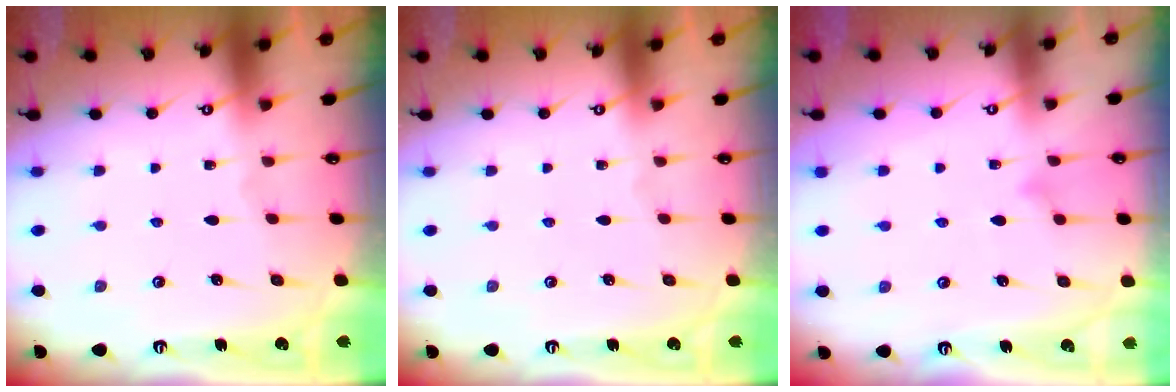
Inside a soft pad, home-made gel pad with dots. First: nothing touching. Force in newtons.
{"total": 0.0}
{"total": 8.0, "press": 8.0, "slide": 0.4}